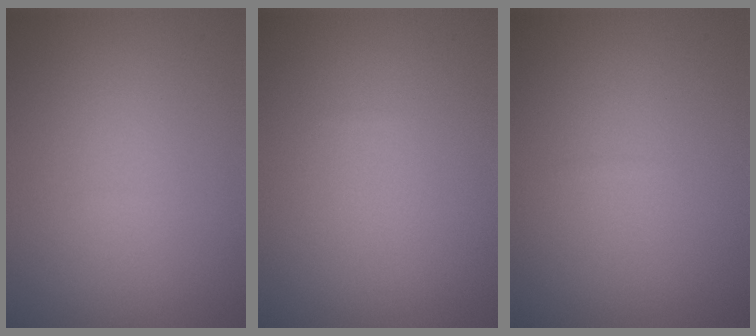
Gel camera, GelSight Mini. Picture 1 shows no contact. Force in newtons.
{"total": 0.0}
{"total": 0.0}